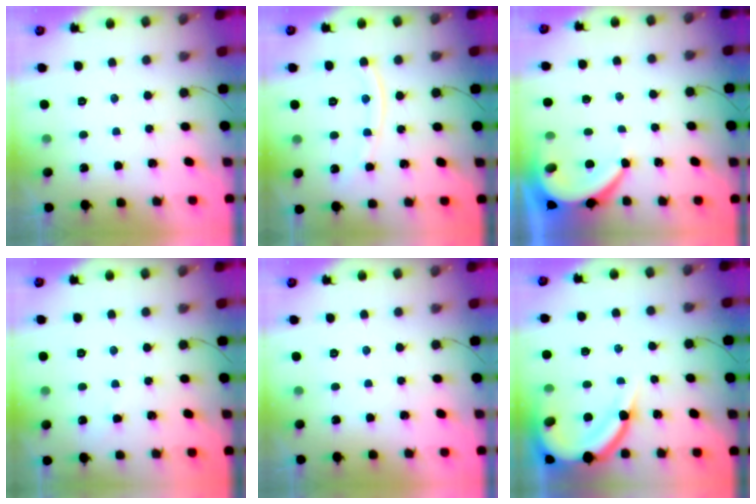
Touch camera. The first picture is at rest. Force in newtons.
{"total": 9.9, "press": 9.8, "slide": 1.1}
{"total": 6.3, "press": 6.3, "slide": 0.7}
{"total": 2.5, "press": 2.5, "slide": 0.4}
{"total": 0.0}
{"total": 13.3, "press": 13.3, "slide": 1.3}